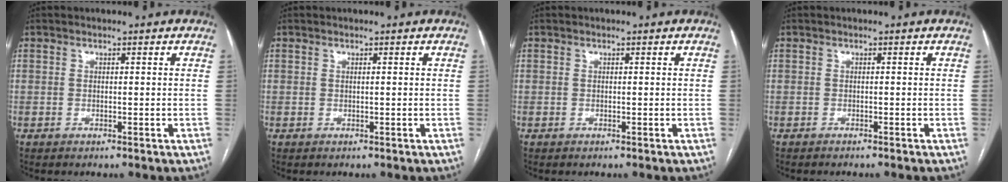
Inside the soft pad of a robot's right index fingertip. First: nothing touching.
{"total": 0.0}
{"total": 0.0}
{"total": 2.0, "force": [-1.8, 0.1, 0.9], "torque": [-0.013, -0.001, -0.020]}